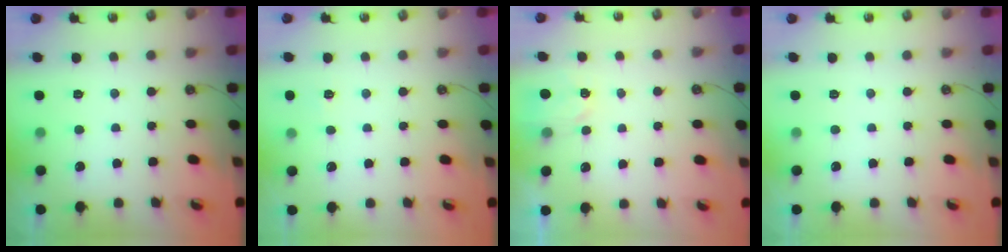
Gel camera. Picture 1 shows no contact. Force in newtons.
{"total": 4.2, "press": 4.2, "slide": 0.5}
{"total": 2.7, "press": 2.7, "slide": 0.4}
{"total": 0.0}